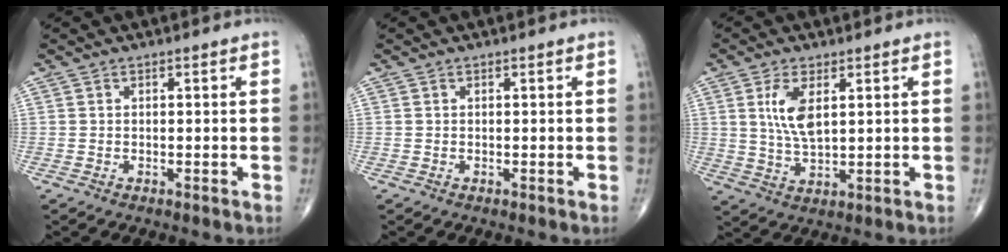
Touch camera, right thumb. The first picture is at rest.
{"total": 0.0}
{"total": 7.0, "force": [2.1, 3.1, 6.0], "torque": [-0.120, -0.010, 0.048]}